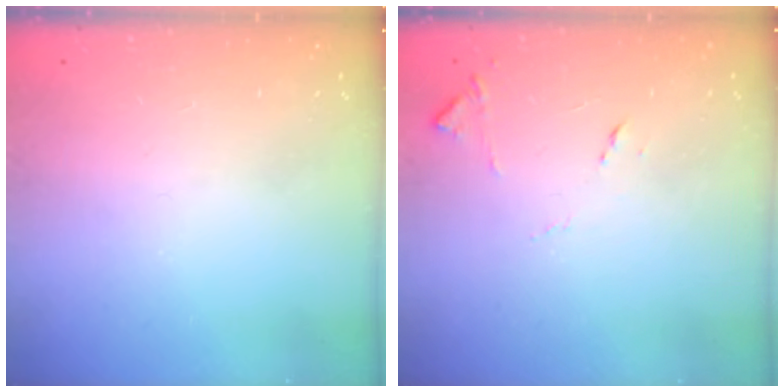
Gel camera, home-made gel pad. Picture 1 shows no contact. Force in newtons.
{"total": 8.2, "press": 8.2, "slide": 0.6}